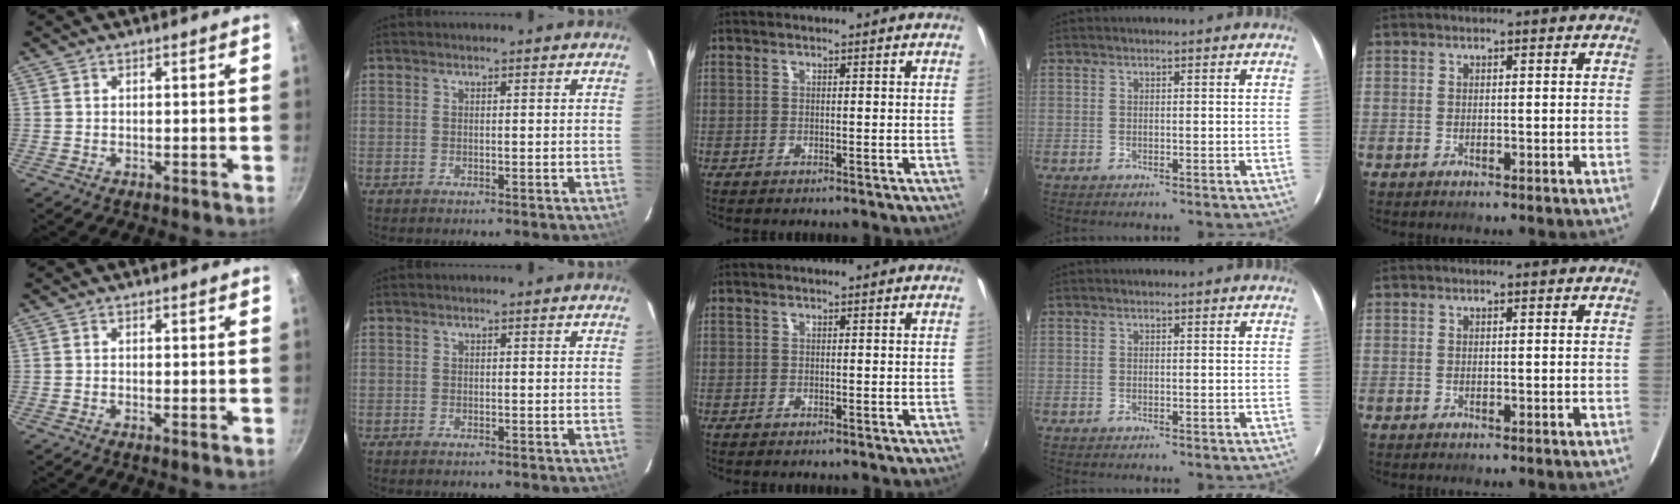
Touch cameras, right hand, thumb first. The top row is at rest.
{"thumb": {"total": 0.8, "force": [-0.1, 0.2, 0.8], "torque": [-0.014, -0.003, -0.004]}, "index": {"total": 0.6, "force": [-0.6, -0.1, 0.2], "torque": [-0.009, -0.004, -0.013]}}